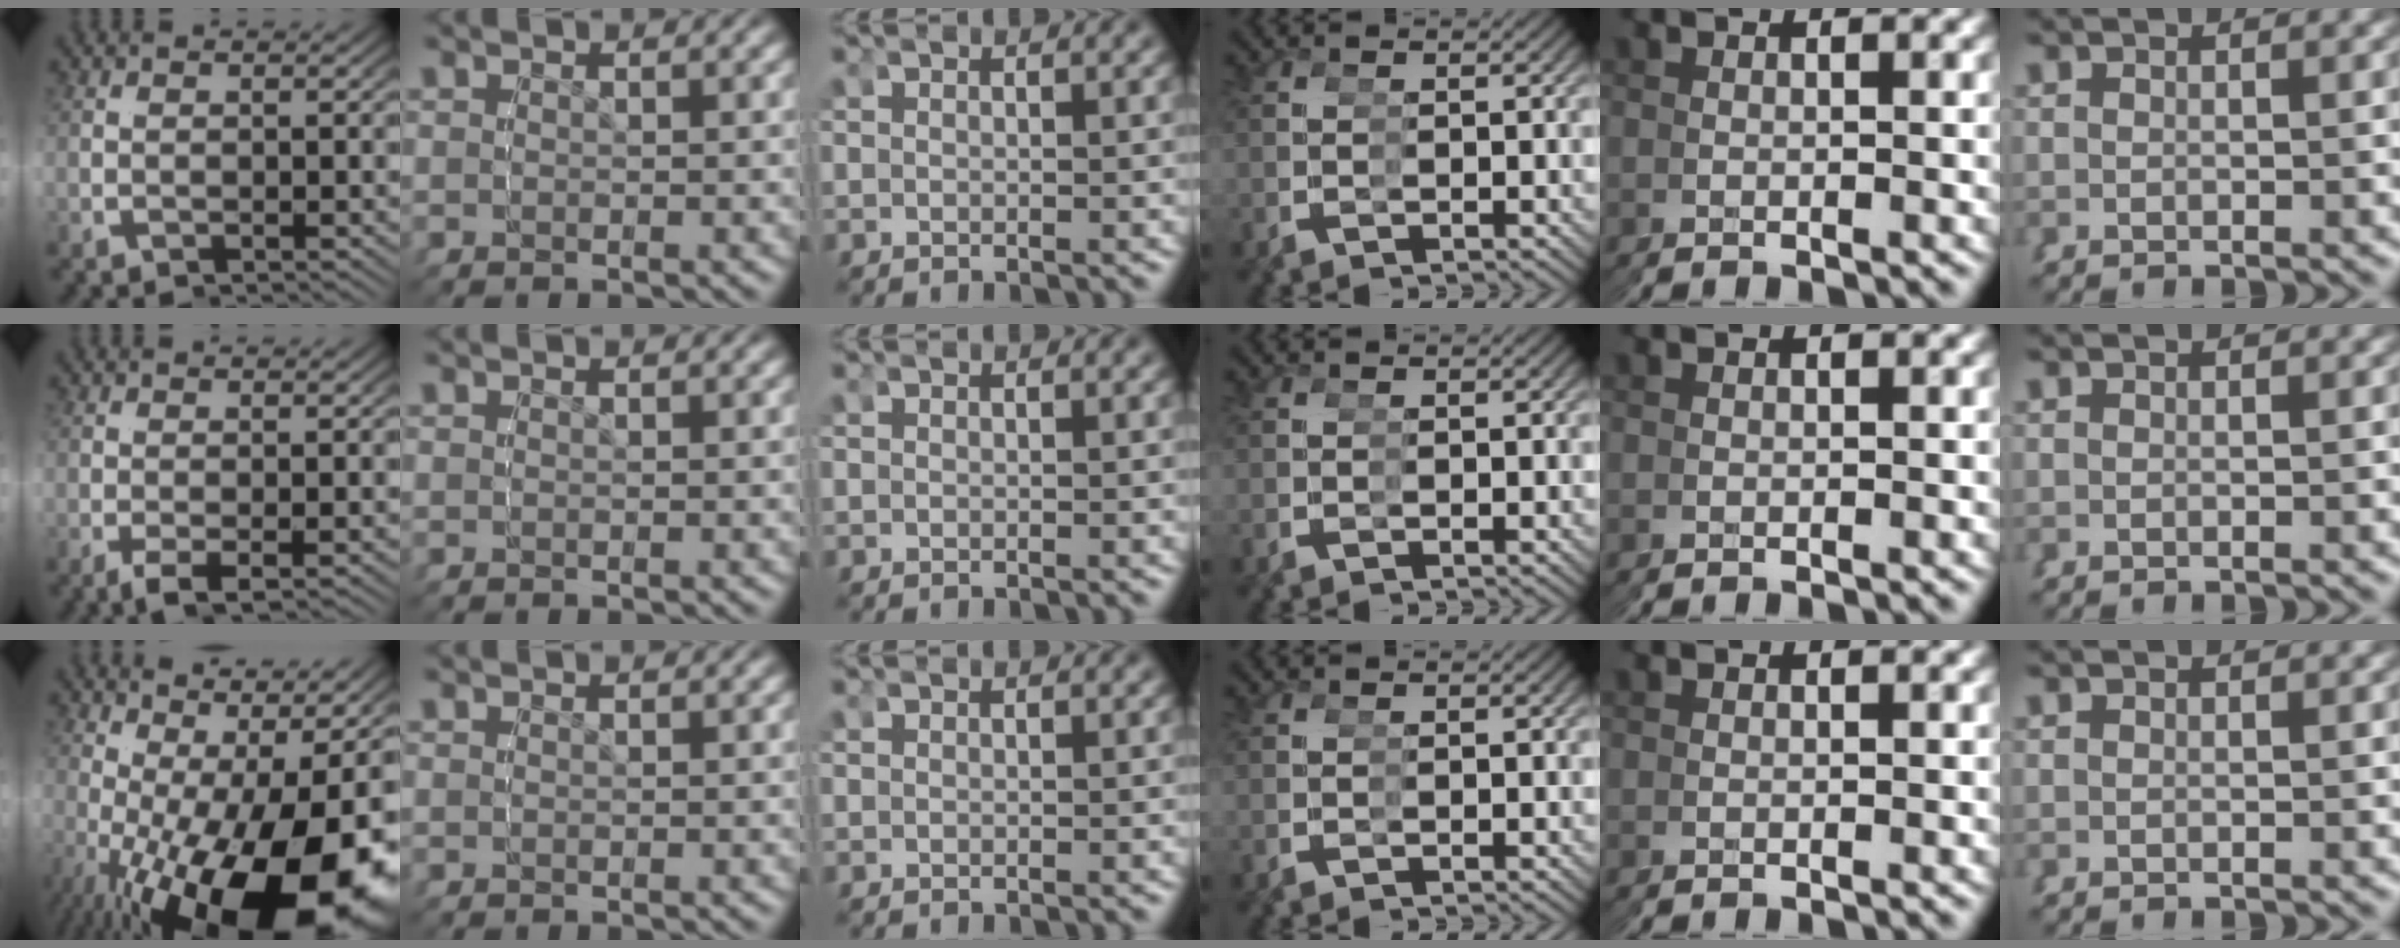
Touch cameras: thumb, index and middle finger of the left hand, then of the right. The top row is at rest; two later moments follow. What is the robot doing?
{"motion": "grasp_and_lifting", "object": "condiment"}